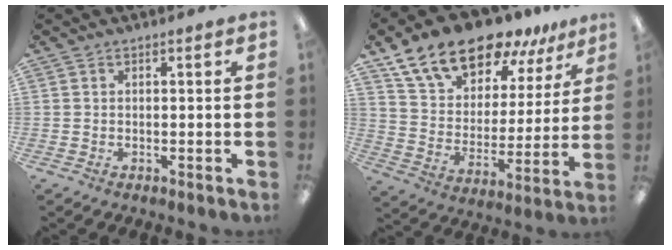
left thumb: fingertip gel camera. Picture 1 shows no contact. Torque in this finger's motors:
{"motor_torque": [0.82, 0.82, 1.39, -1.38, 0.13]}